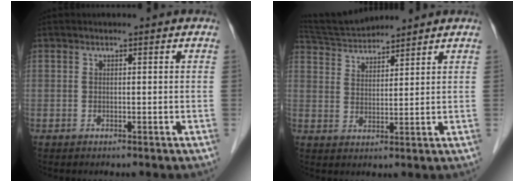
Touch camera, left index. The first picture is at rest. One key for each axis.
{"total": 6.6, "fx": 6.5, "fy": 0.1, "fz": 0.9, "tx": -0.027, "ty": 0.027, "tz": 0.126}